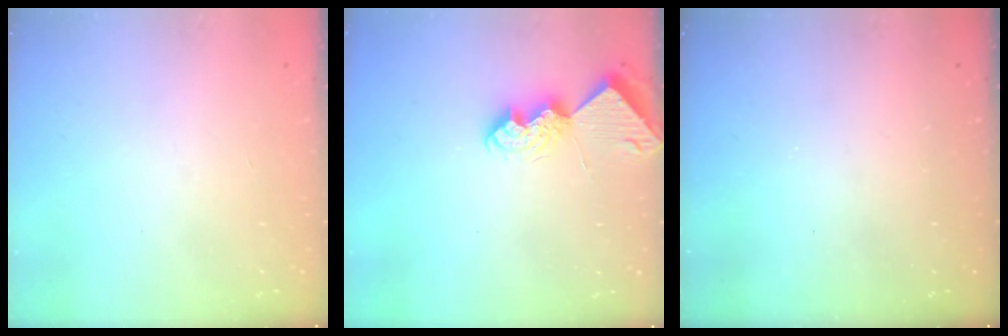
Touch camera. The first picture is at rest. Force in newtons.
{"total": 8.7, "press": 8.6, "slide": 1.1}
{"total": 0.0}